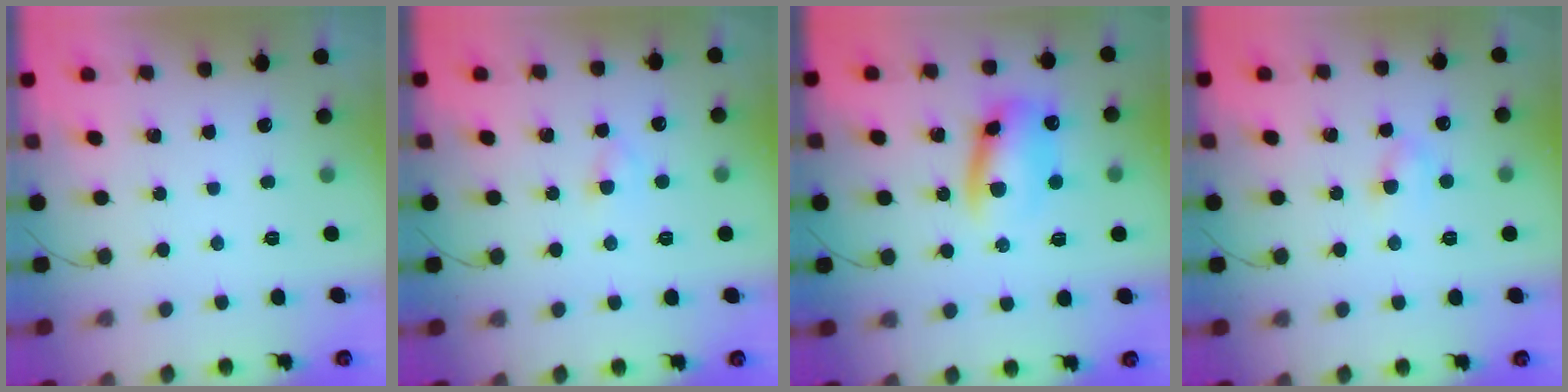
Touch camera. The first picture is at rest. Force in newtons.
{"total": 2.7, "press": 2.4, "slide": 1.2}
{"total": 10.4, "press": 10.3, "slide": 1.6}
{"total": 4.0, "press": 3.8, "slide": 1.4}